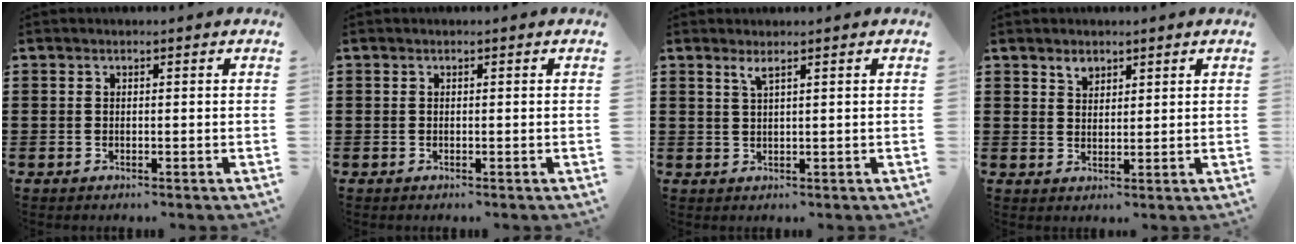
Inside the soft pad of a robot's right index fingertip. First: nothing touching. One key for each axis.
{"total": 0.0}
{"total": 1.5, "fx": 1.0, "fy": 0.0, "fz": 1.1, "tx": -0.025, "ty": 0.000, "tz": 0.018}
{"total": 2.1, "fx": 1.7, "fy": 1.2, "fz": 0.5, "tx": -0.006, "ty": 0.000, "tz": 0.030}